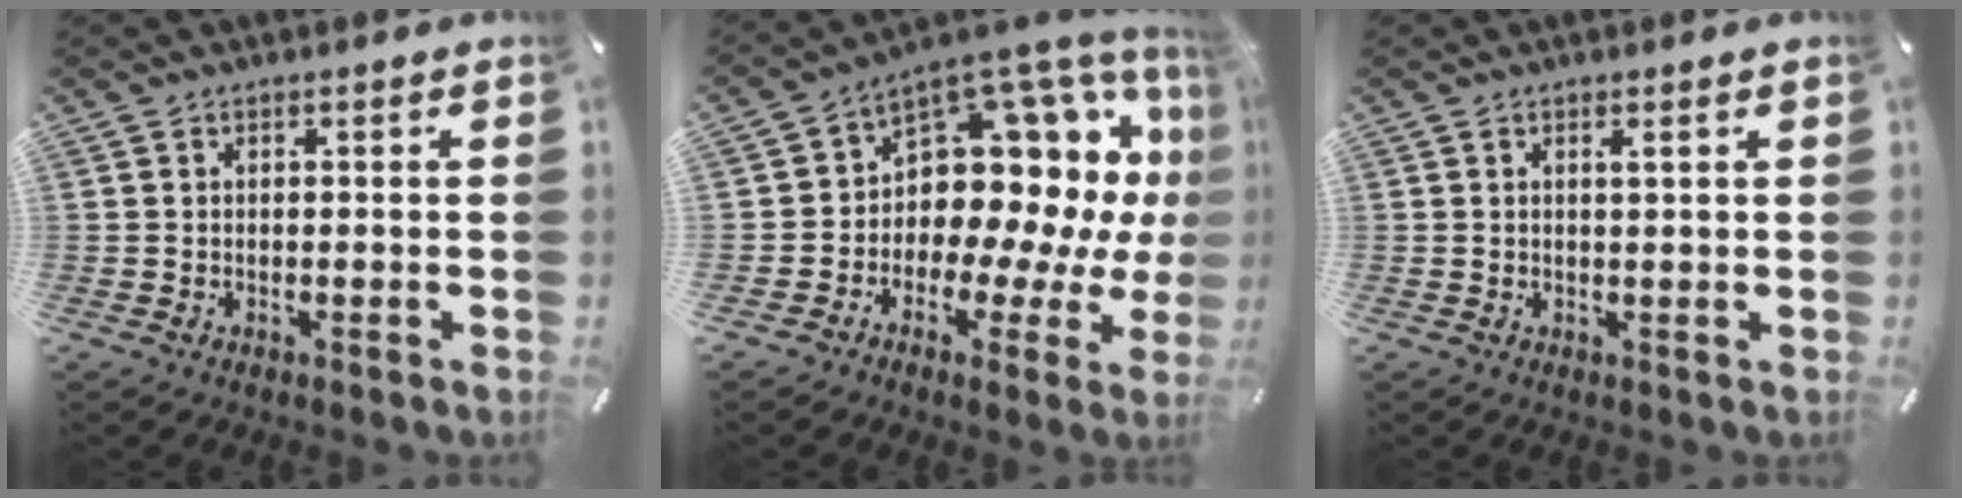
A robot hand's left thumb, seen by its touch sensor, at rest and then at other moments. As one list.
[{"total": 14.3, "force": [5.2, 9.5, 9.3], "torque": [-0.120, -0.079, 0.088]}, {"total": 1.5, "force": [0.6, 0.1, 1.3], "torque": [-0.026, 0.000, 0.010]}]